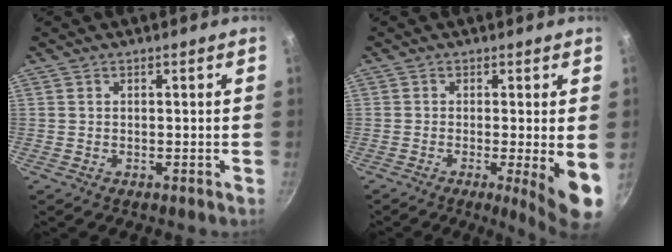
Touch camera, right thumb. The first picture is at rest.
{"total": 7.8, "force": [-1.2, 1.0, 7.6], "torque": [-0.101, -0.013, -0.015]}